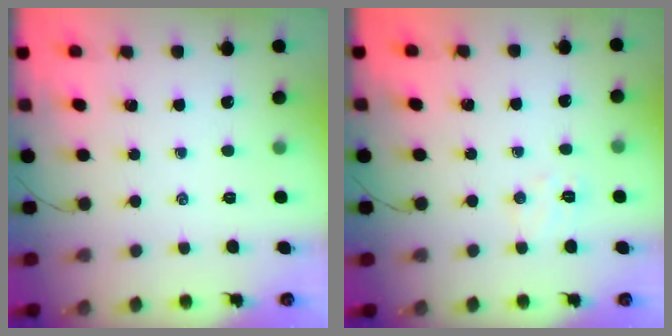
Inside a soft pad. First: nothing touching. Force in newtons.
{"total": 5.4, "press": 5.3, "slide": 1.1}